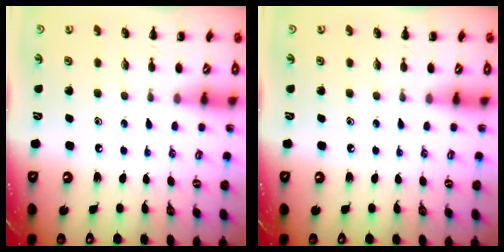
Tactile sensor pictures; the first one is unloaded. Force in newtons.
{"total": 0.0}